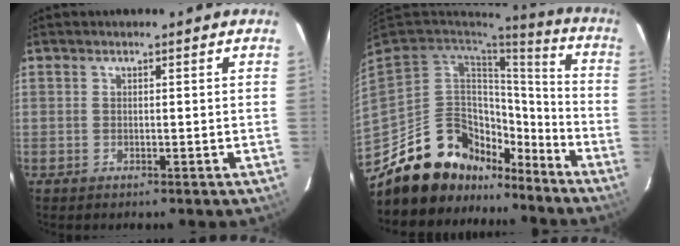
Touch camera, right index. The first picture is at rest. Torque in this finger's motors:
{"motor_torque": [0.94, -1.20, 0.10, -0.03]}